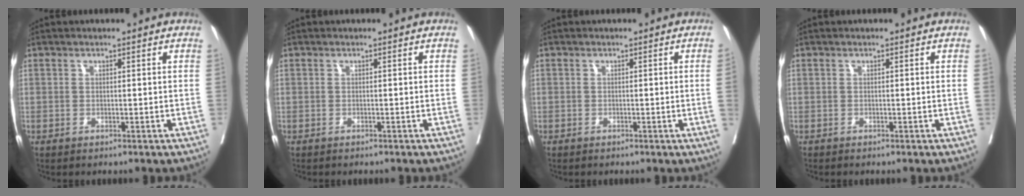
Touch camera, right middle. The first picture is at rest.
{"total": 1.0, "force": [-0.9, 0.2, 0.4], "torque": [-0.005, -0.001, -0.014]}
{"total": 1.1, "force": [-0.1, -0.5, 1.0], "torque": [-0.006, 0.001, -0.001]}
{"total": 0.0}